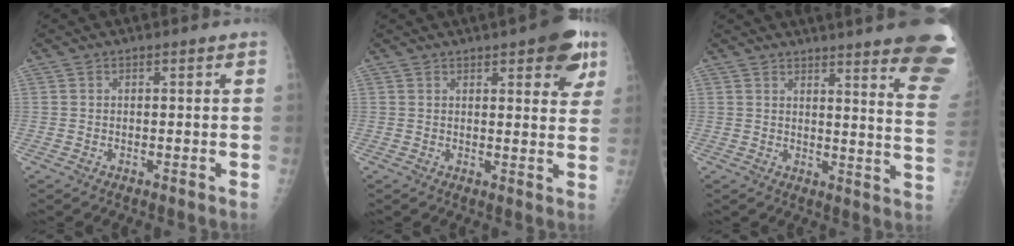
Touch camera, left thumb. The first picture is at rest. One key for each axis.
{"total": 10.0, "fx": 5.2, "fy": 3.4, "fz": 7.9, "tx": -0.066, "ty": -0.015, "tz": 0.058}
{"total": 20.3, "fx": 15.5, "fy": 1.7, "fz": 12.9, "tx": -0.132, "ty": -0.109, "tz": 0.171}